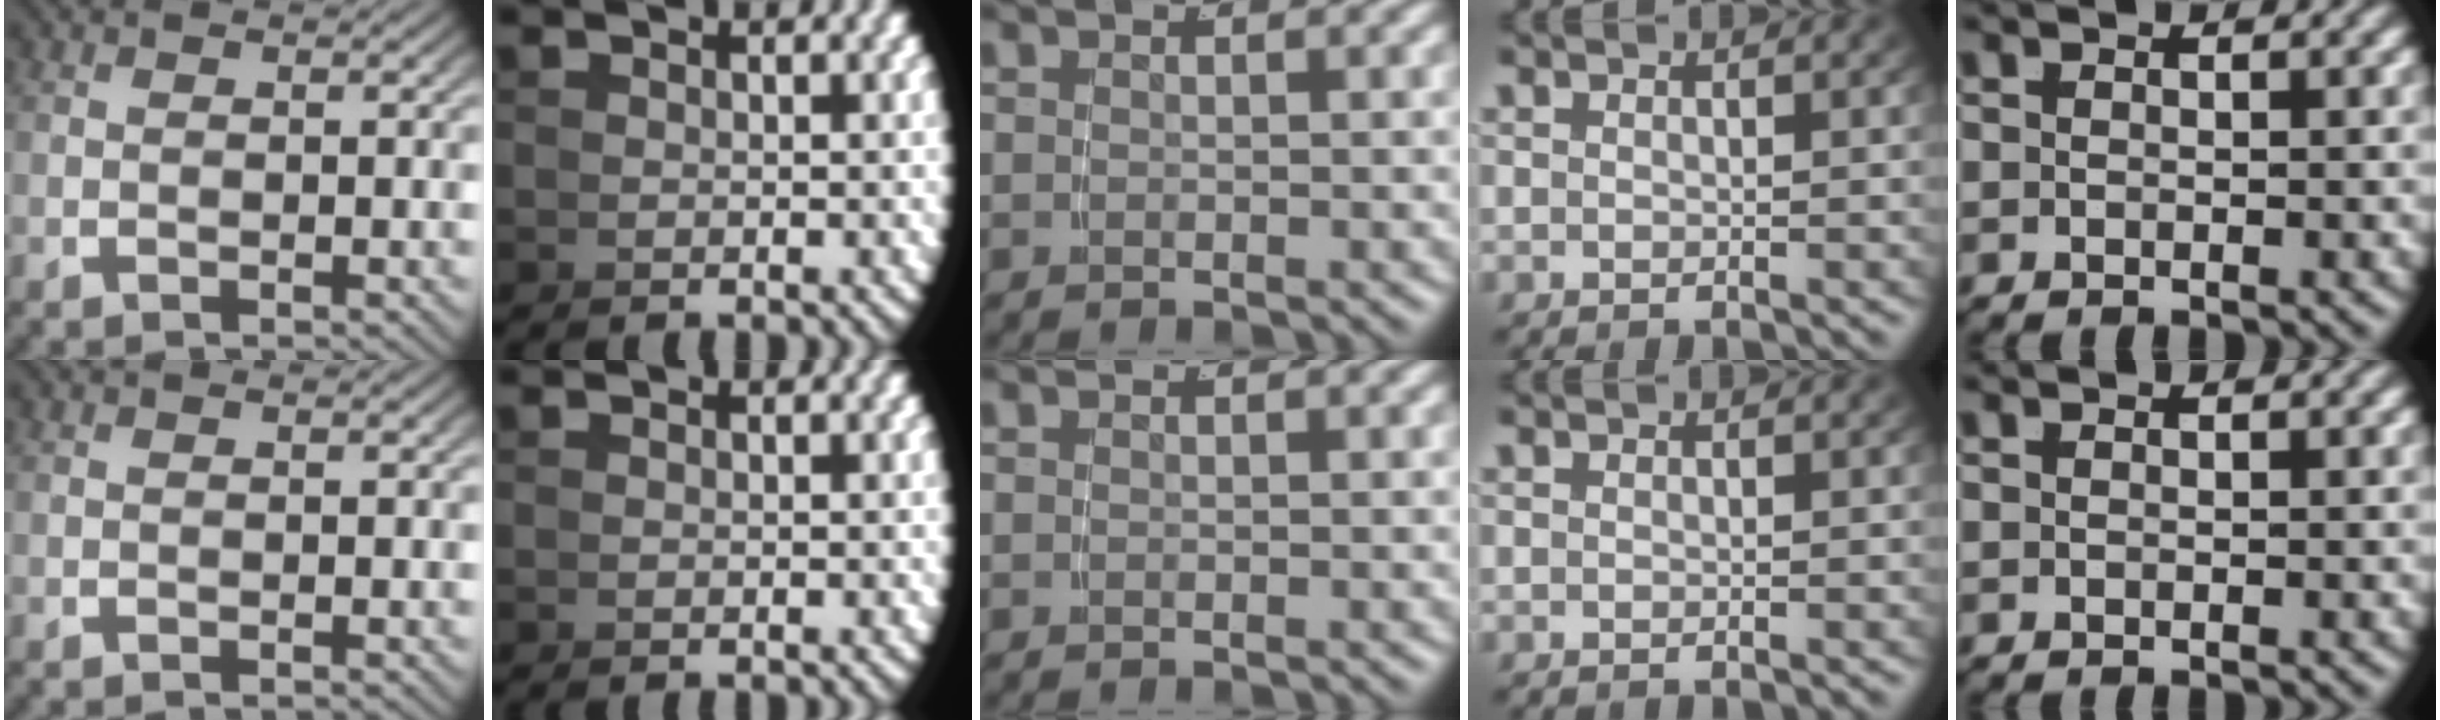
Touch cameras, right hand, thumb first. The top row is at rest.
{}